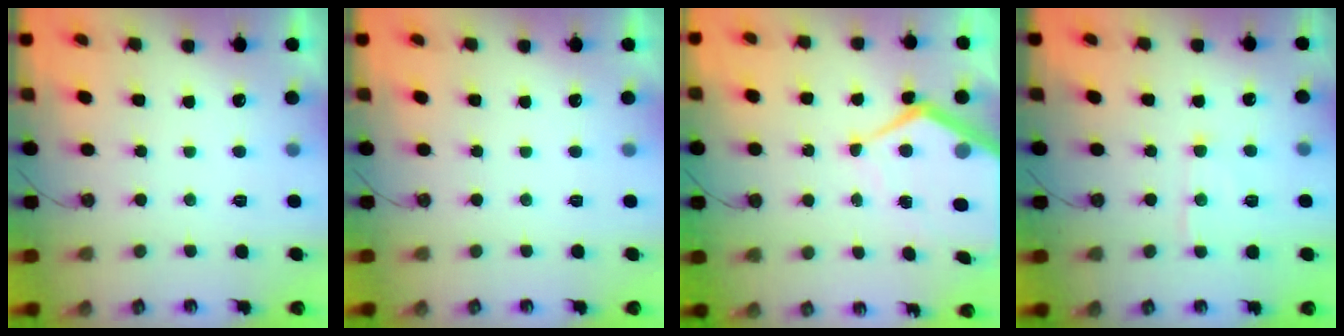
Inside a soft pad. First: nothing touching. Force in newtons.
{"total": 0.0}
{"total": 10.8, "press": 10.8, "slide": 0.9}
{"total": 7.3, "press": 7.3, "slide": 0.5}